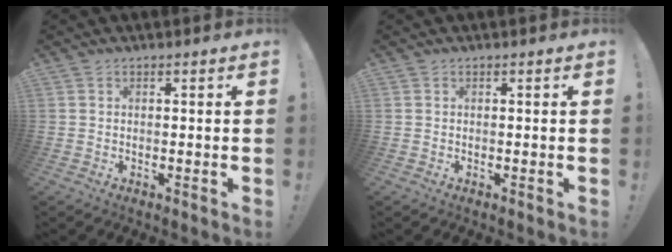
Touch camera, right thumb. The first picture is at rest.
{"total": 0.0}